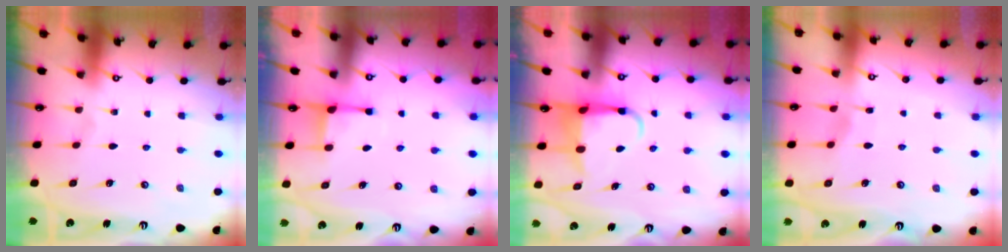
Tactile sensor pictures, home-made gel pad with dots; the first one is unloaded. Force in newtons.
{"total": 2.3, "press": 2.2, "slide": 0.6}
{"total": 4.8, "press": 4.7, "slide": 1.1}
{"total": 2.6, "press": 2.6, "slide": 0.4}